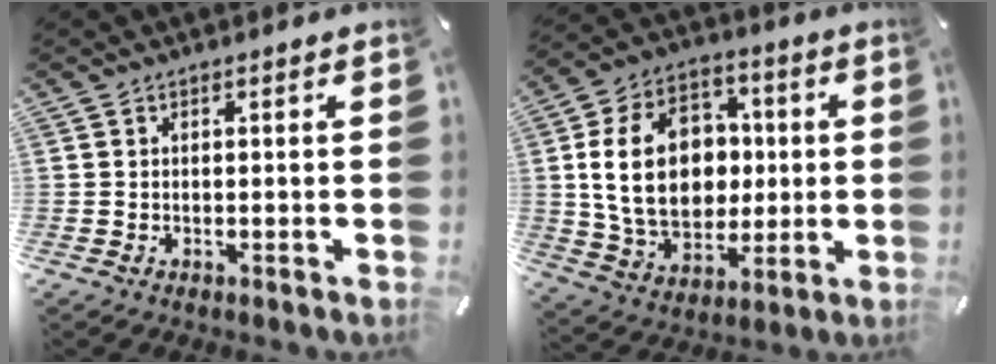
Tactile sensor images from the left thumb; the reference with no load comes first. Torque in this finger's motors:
{"motor_torque": [1.99, 3.02, 0.75, -0.29, 0.72]}